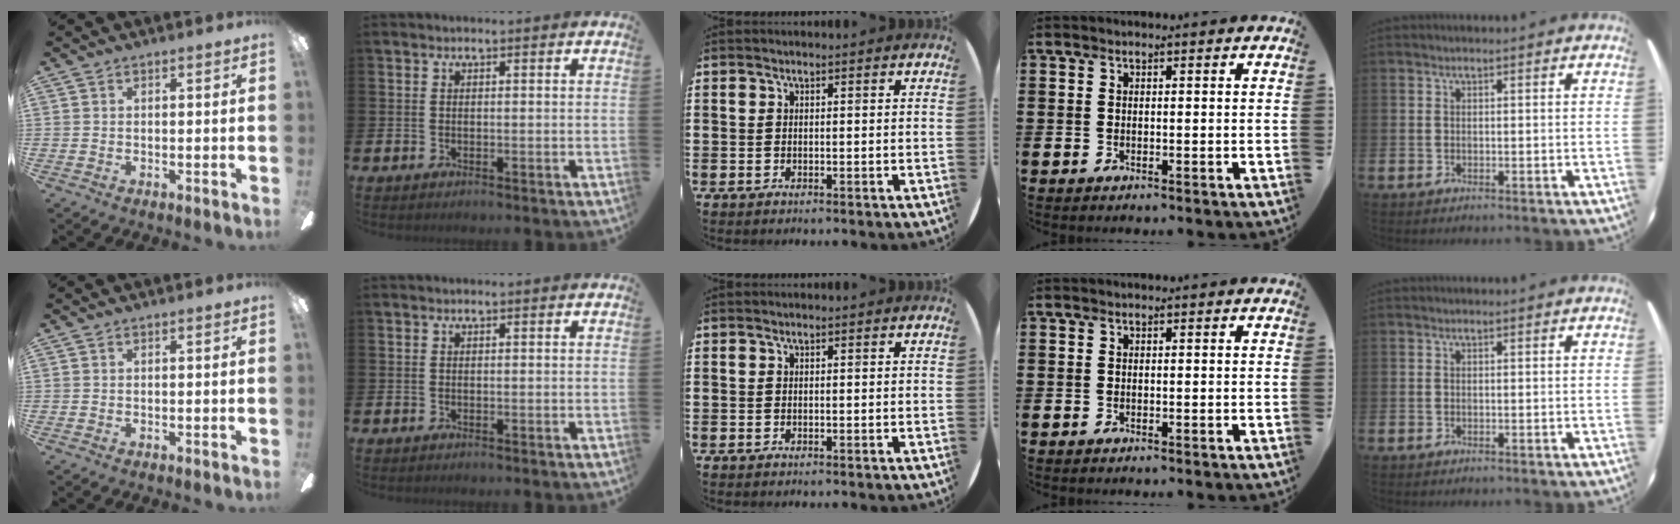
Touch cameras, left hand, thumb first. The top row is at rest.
{}